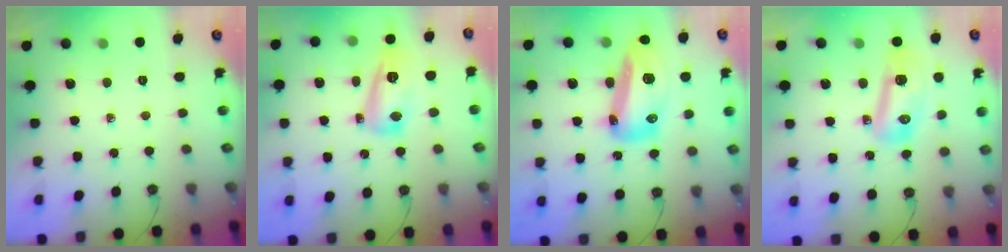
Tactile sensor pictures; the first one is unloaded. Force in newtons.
{"total": 12.6, "press": 12.5, "slide": 1.3}
{"total": 19.9, "press": 18.4, "slide": 7.7}
{"total": 12.0, "press": 11.9, "slide": 1.5}